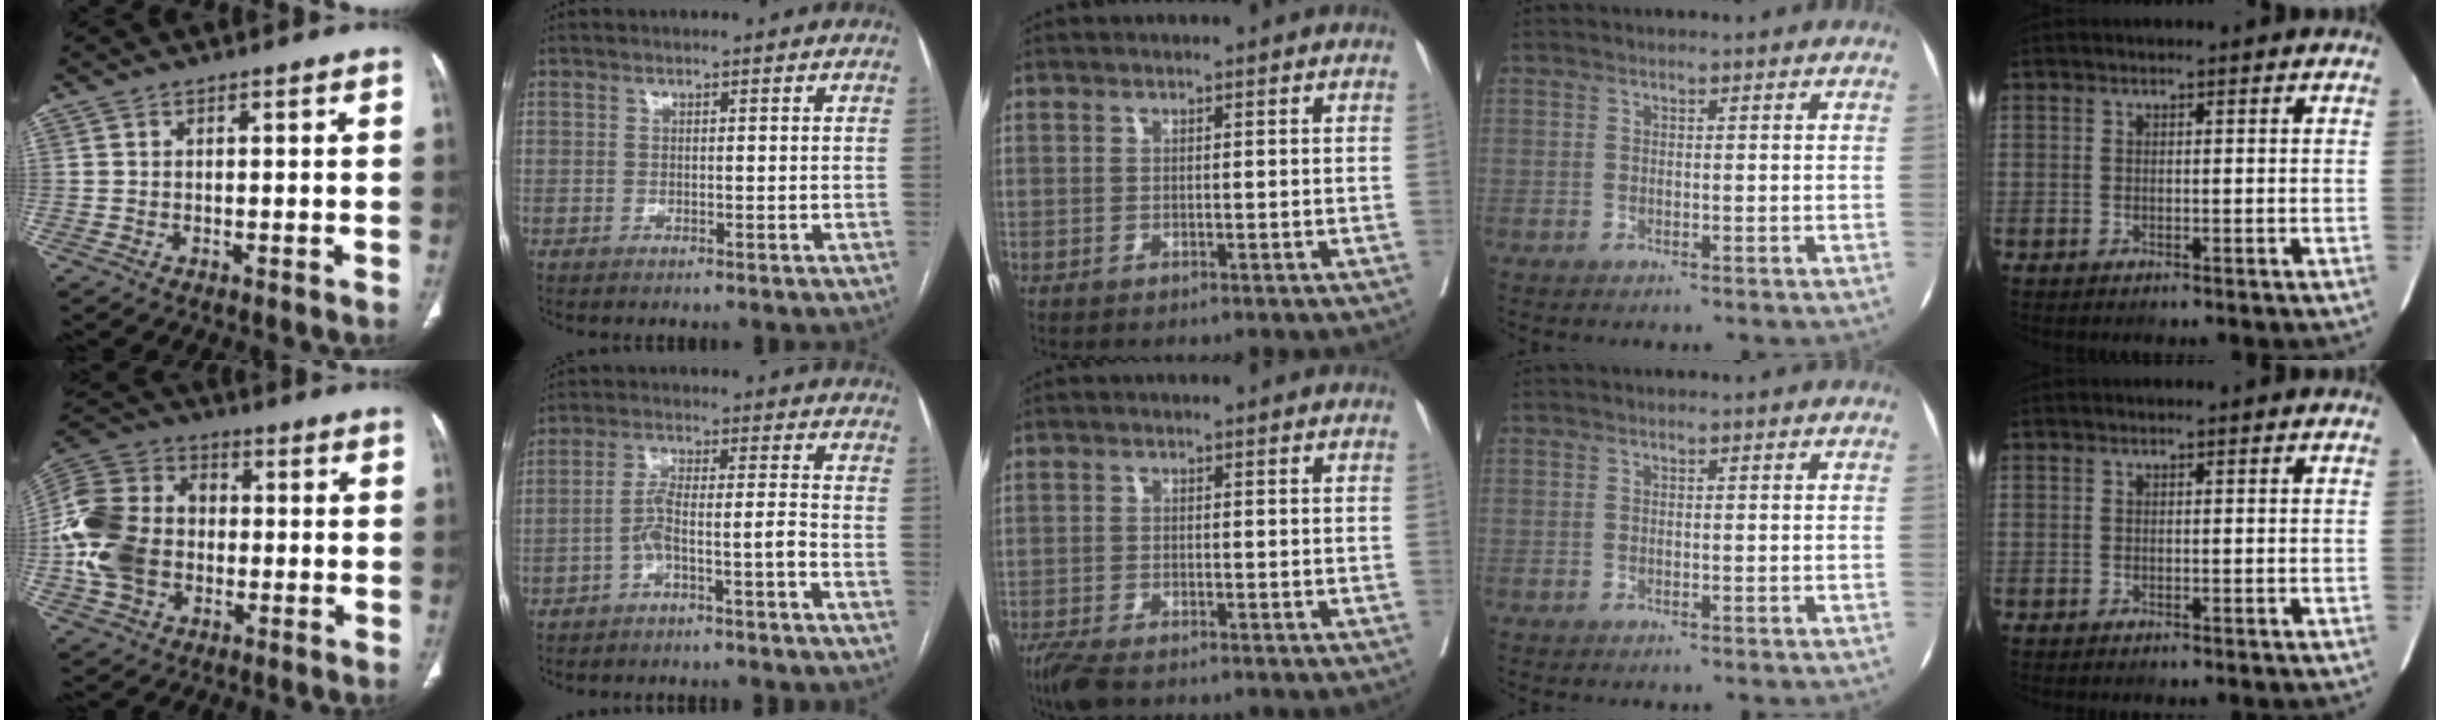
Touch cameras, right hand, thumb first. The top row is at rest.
{"thumb": {"total": 17.1, "force": [-2.2, 13.1, 10.6], "torque": [-0.208, 0.031, -0.044]}, "index": {"total": 5.1, "force": [-3.0, 0.0, 4.2], "torque": [-0.079, 0.028, -0.049]}, "middle": {"total": 4.7, "force": [-3.6, 1.1, 2.8], "torque": [-0.055, -0.013, -0.062]}}